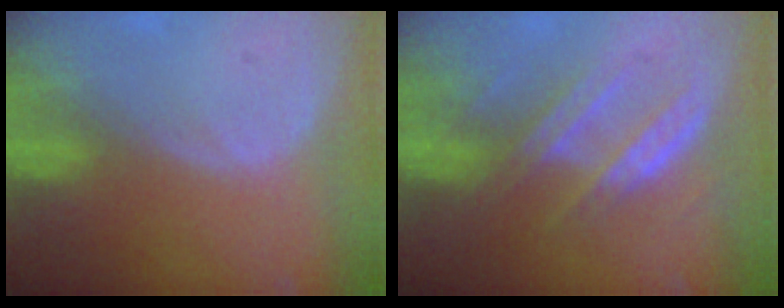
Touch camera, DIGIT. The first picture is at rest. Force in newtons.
{"total": 6.6, "press": 6.5, "slide": 0.9}